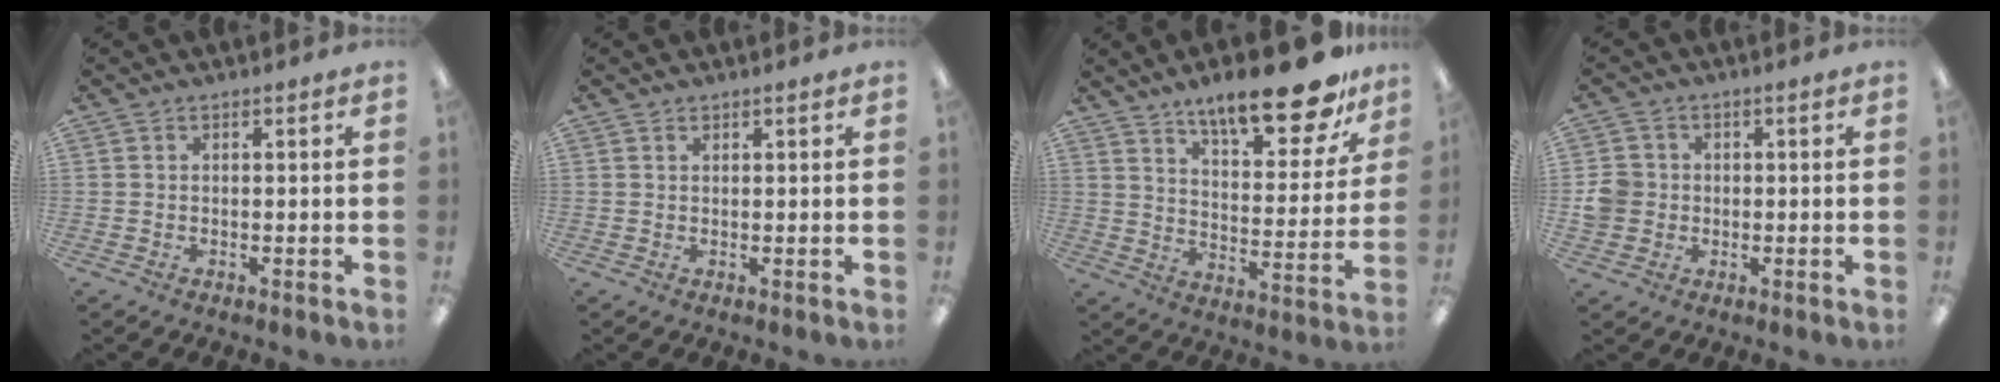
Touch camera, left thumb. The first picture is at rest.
{"total": 0.8, "force": [0.7, 0.3, 0.3], "torque": [-0.006, 0.001, 0.012]}
{"total": 18.2, "force": [13.9, 5.4, 10.4], "torque": [-0.153, -0.091, 0.229]}
{"total": 4.9, "force": [-0.1, 4.7, 1.5], "torque": [-0.026, 0.010, 0.000]}